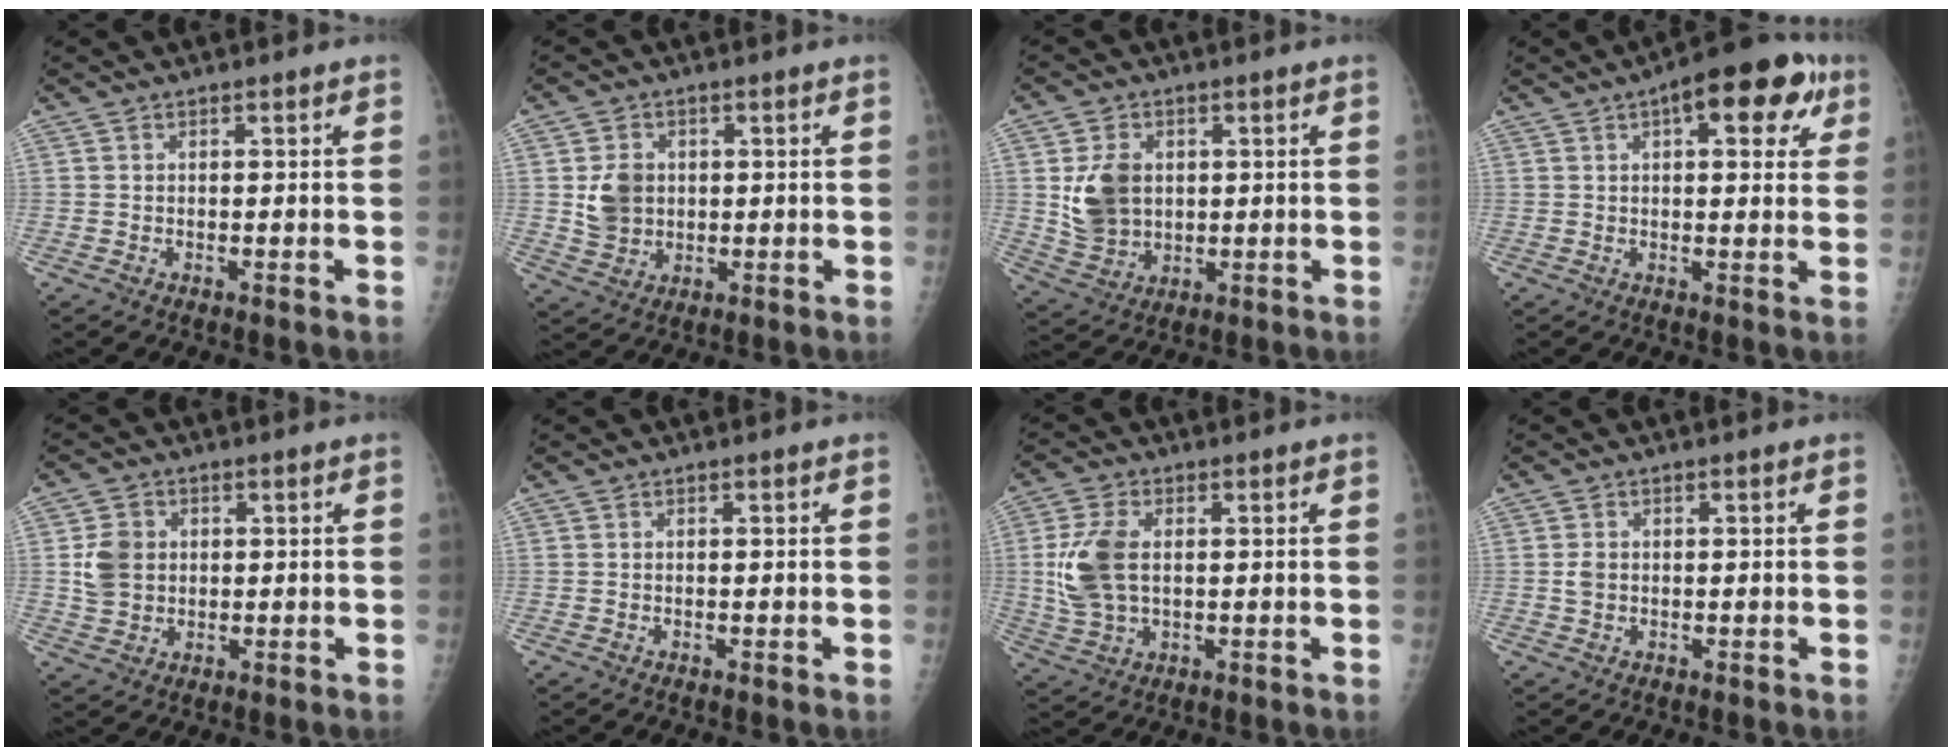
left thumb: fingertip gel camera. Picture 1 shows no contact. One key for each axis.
{"total": 6.4, "fx": 0.7, "fy": 5.5, "fz": 3.3, "tx": -0.036, "ty": -0.007, "tz": 0.020}
{"total": 10.6, "fx": 1.4, "fy": 8.0, "fz": 6.8, "tx": -0.101, "ty": -0.011, "tz": 0.040}
{"total": 13.6, "fx": 5.9, "fy": 5.8, "fz": 10.8, "tx": -0.100, "ty": 0.007, "tz": 0.068}
{"total": 6.2, "fx": 0.7, "fy": 5.4, "fz": 3.1, "tx": -0.040, "ty": 0.000, "tz": 0.016}
{"total": 0.0}
{"total": 9.5, "fx": 0.7, "fy": 5.9, "fz": 7.4, "tx": -0.159, "ty": 0.000, "tz": 0.021}
{"total": 1.7, "fx": 0.0, "fy": 1.4, "fz": 1.0, "tx": -0.014, "ty": 0.001, "tz": 0.001}